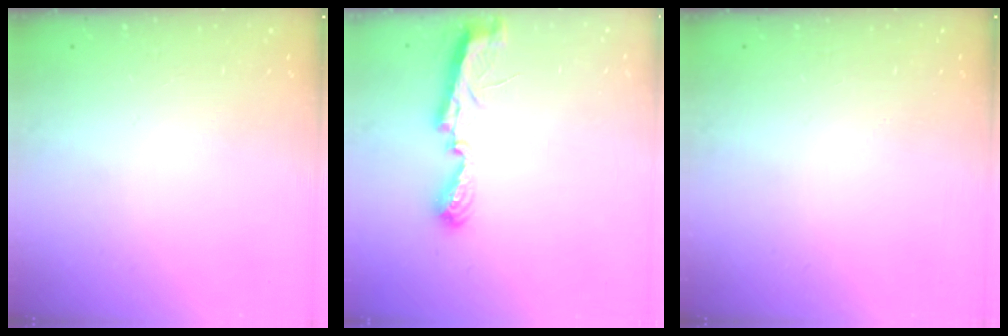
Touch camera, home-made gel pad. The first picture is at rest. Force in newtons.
{"total": 7.2, "press": 7.2, "slide": 0.1}
{"total": 0.0}